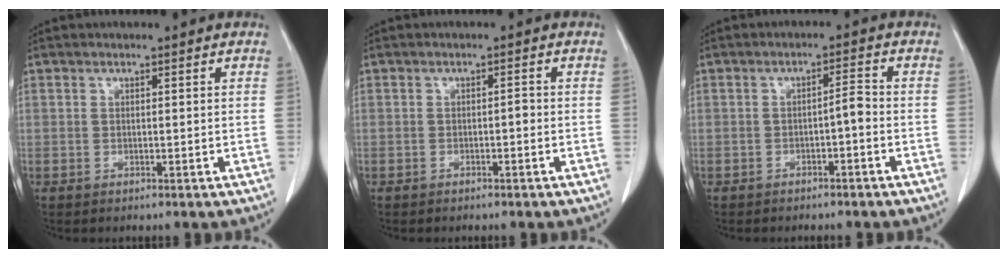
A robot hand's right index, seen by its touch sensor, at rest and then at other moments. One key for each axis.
{"total": 0.8, "fx": -0.4, "fy": 0.2, "fz": 0.7, "tx": -0.011, "ty": 0.003, "tz": -0.006}
{"total": 2.4, "fx": -1.1, "fy": 0.4, "fz": 2.1, "tx": -0.033, "ty": 0.005, "tz": -0.016}